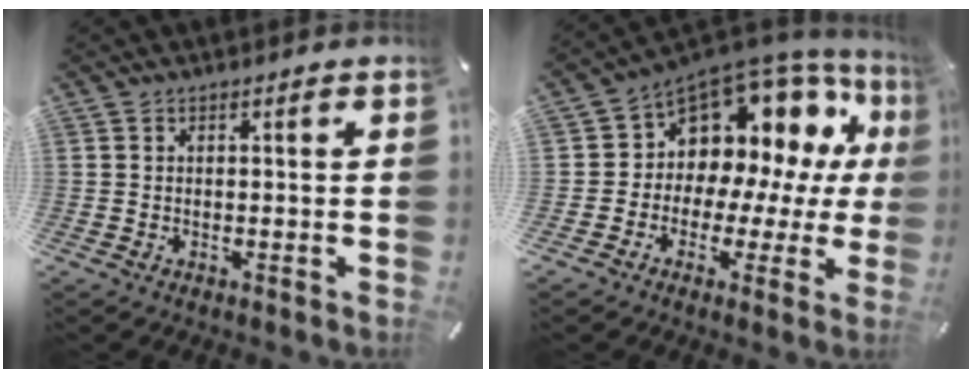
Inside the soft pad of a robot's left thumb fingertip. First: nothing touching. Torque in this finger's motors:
{"motor_torque": [1.65, 2.44, 0.79, 0.46, 0.10]}